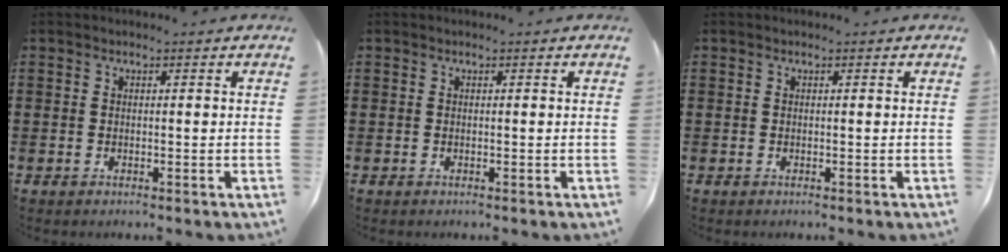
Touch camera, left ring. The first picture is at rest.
{"total": 0.0}
{"total": 0.0}